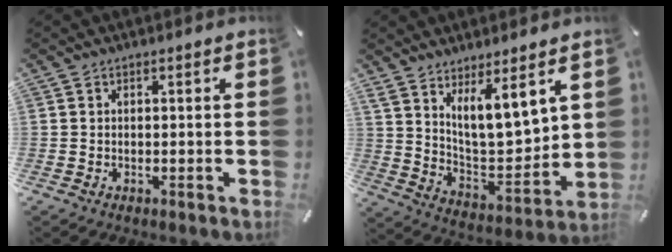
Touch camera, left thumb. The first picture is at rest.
{"total": 11.2, "force": [8.7, 3.5, 6.2], "torque": [-0.106, -0.068, 0.160]}